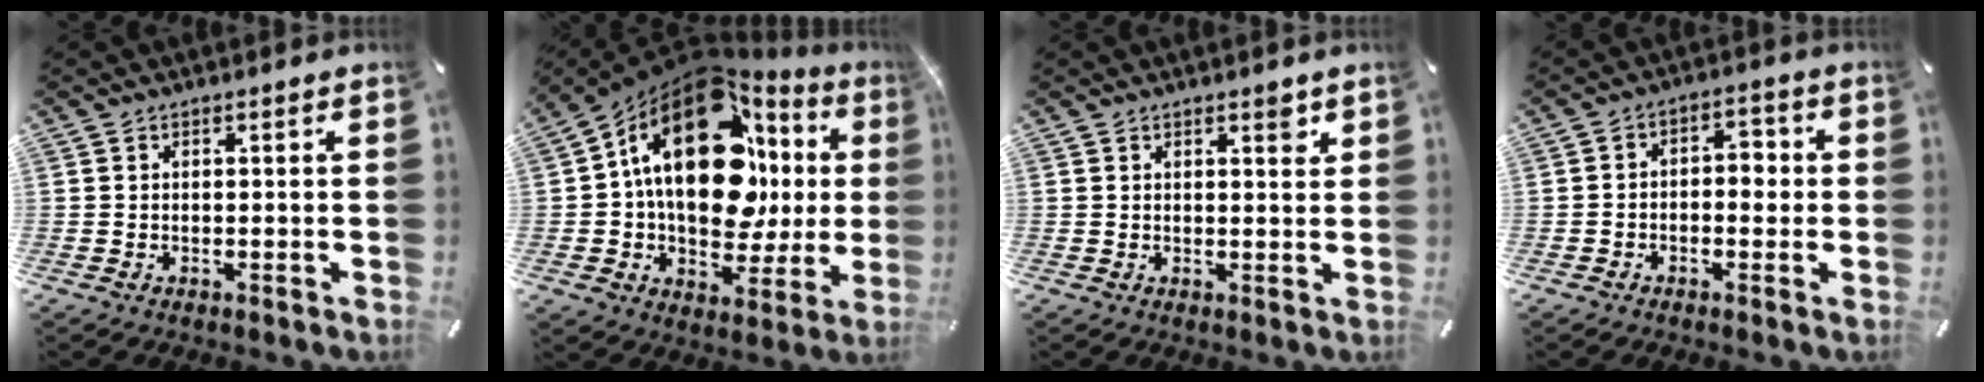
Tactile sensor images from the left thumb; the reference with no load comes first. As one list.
[{"total": 24.4, "force": [5.7, 14.9, 18.5], "torque": [-0.306, -0.039, 0.095]}, {"total": 2.4, "force": [1.5, 1.2, 1.4], "torque": [-0.006, -0.007, 0.022]}, {"total": 4.5, "force": [-1.5, 3.1, 3.0], "torque": [-0.037, 0.010, -0.034]}]